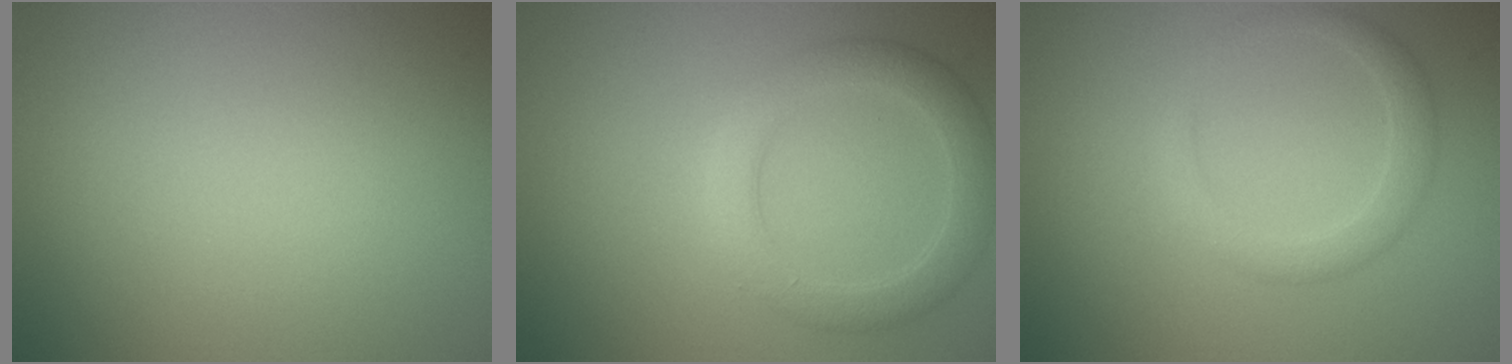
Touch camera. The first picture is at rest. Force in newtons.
{"total": 3.5, "press": 3.5, "slide": 0.3}
{"total": 2.2, "press": 2.2, "slide": 0.2}